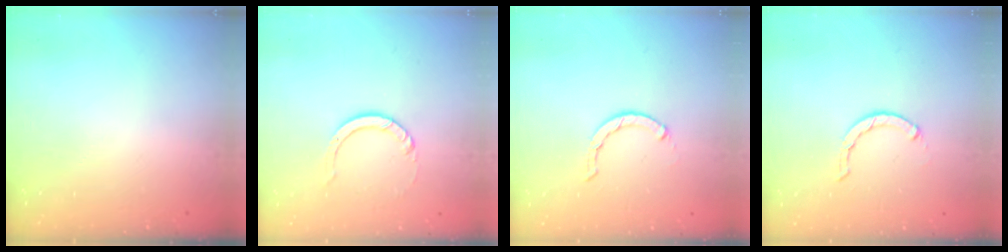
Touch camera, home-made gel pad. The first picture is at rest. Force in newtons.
{"total": 3.6, "press": 3.6, "slide": 0.4}
{"total": 1.2, "press": 1.2, "slide": 0.2}
{"total": 1.2, "press": 1.2, "slide": 0.2}